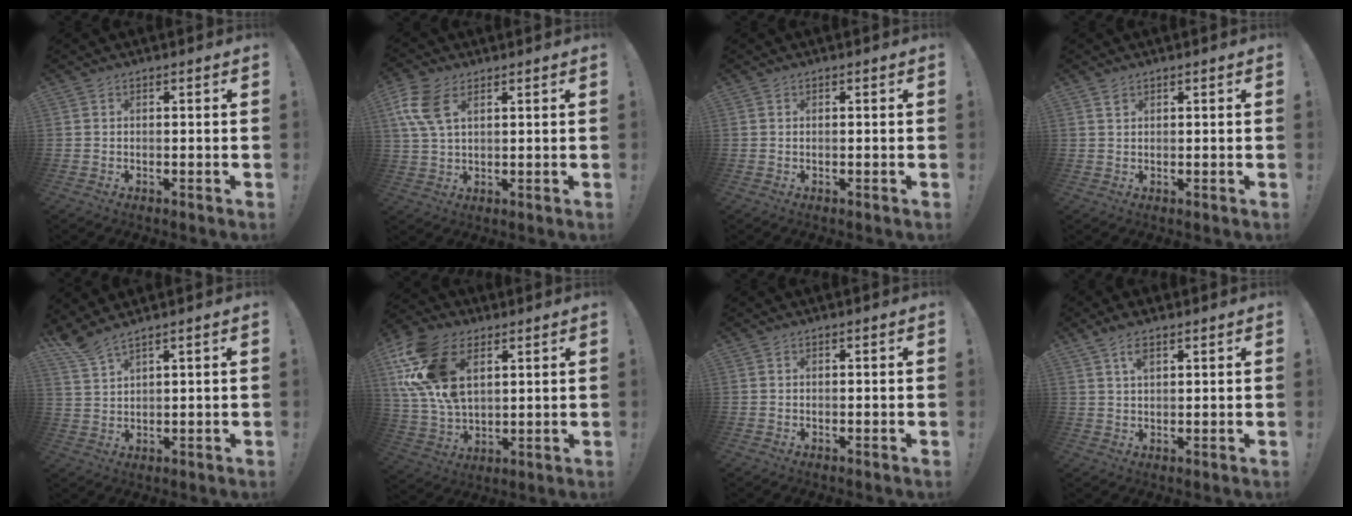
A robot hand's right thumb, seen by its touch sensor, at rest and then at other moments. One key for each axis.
{"total": 9.4, "fx": 4.1, "fy": 5.3, "fz": 6.6, "tx": -0.146, "ty": -0.002, "tz": 0.079}
{"total": 0.0}
{"total": 1.1, "fx": 0.8, "fy": 0.6, "fz": 0.5, "tx": -0.006, "ty": -0.002, "tz": 0.015}
{"total": 5.0, "fx": 4.3, "fy": 0.4, "fz": 2.6, "tx": -0.053, "ty": -0.025, "tz": 0.079}
{"total": 19.4, "fx": 7.9, "fy": 12.4, "fz": 12.8, "tx": -0.264, "ty": -0.029, "tz": 0.145}
{"total": 0.0}
{"total": 4.6, "fx": 2.7, "fy": 1.8, "fz": 3.3, "tx": -0.062, "ty": -0.007, "tz": 0.048}